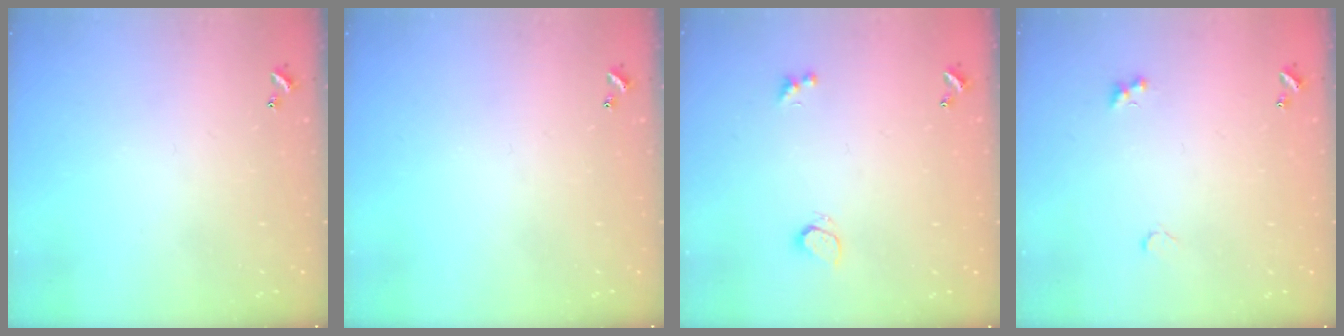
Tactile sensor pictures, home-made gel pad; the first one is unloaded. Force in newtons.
{"total": 0.0}
{"total": 2.6, "press": 2.3, "slide": 1.3}
{"total": 2.8, "press": 2.7, "slide": 0.6}